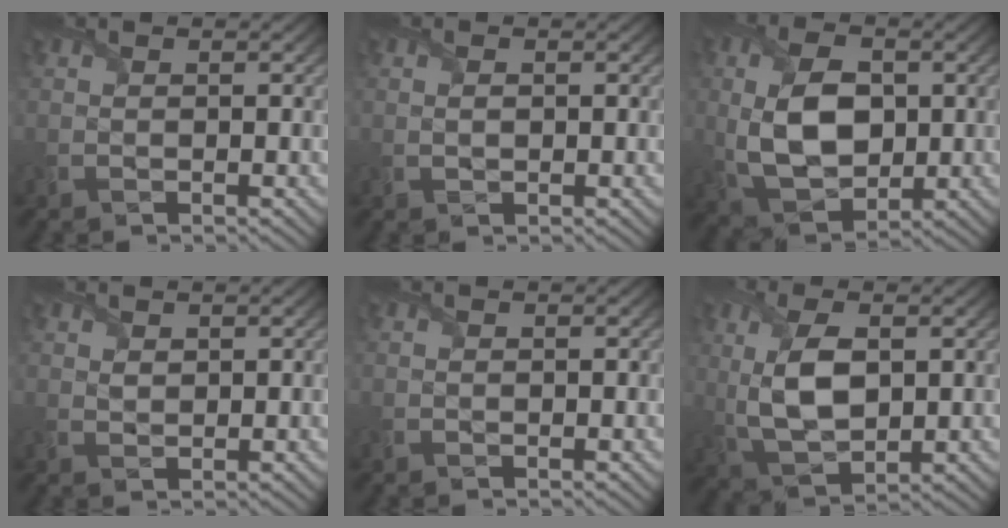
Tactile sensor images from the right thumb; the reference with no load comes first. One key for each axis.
{"total": 0.9, "fx": 0.1, "fy": 0.6, "fz": 0.8, "tx": -0.017, "ty": -0.001, "tz": 0.003}
{"total": 10.6, "fx": 0.4, "fy": 6.6, "fz": 8.3, "tx": -0.195, "ty": 0.001, "tz": 0.006}
{"total": 1.0, "fx": 0.7, "fy": 0.5, "fz": 0.4, "tx": -0.013, "ty": -0.002, "tz": 0.016}
{"total": 0.0}
{"total": 8.2, "fx": 1.2, "fy": 4.2, "fz": 6.9, "tx": -0.161, "ty": 0.000, "tz": 0.027}